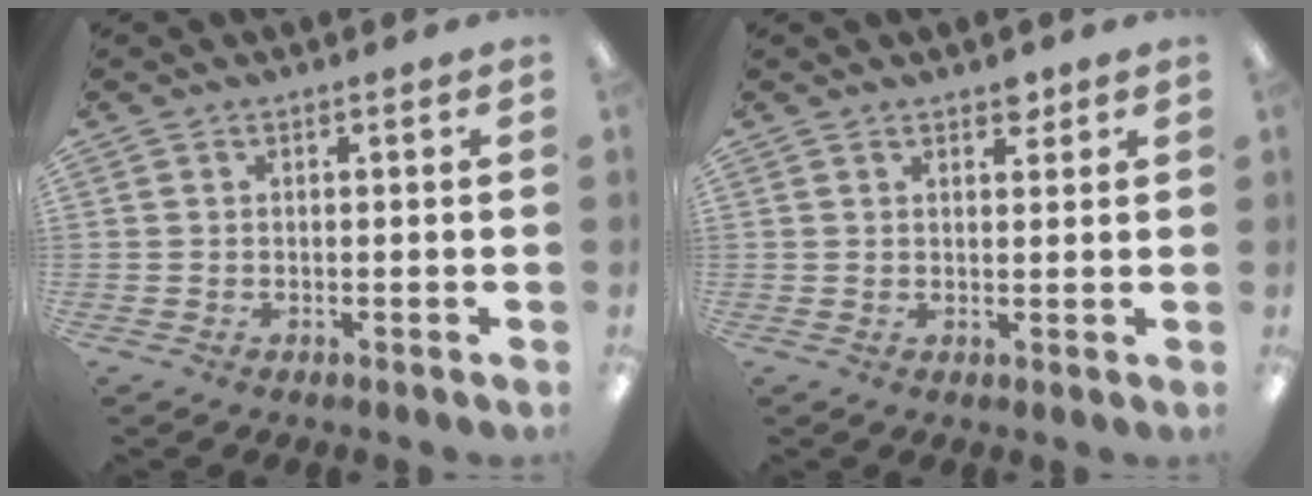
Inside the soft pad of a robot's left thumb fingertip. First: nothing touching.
{"total": 2.5, "force": [2.0, 1.1, 1.0], "torque": [-0.007, -0.007, 0.034]}